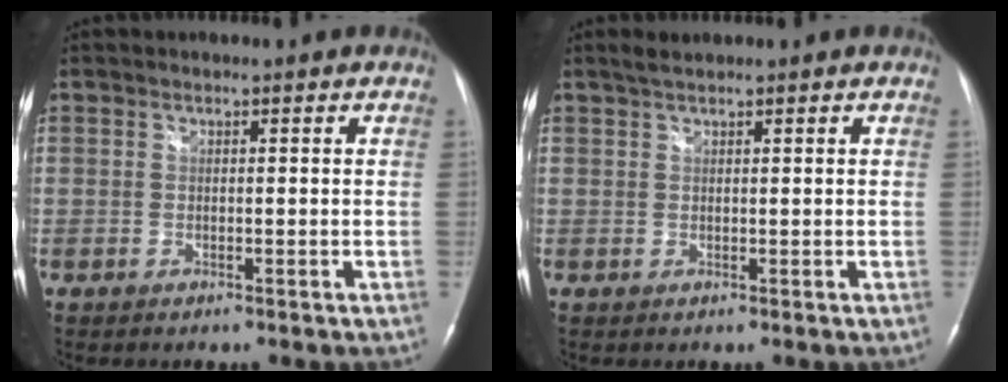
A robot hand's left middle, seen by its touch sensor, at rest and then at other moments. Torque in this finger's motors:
{"motor_torque": [0.18, -0.14, -0.03, 0.01]}